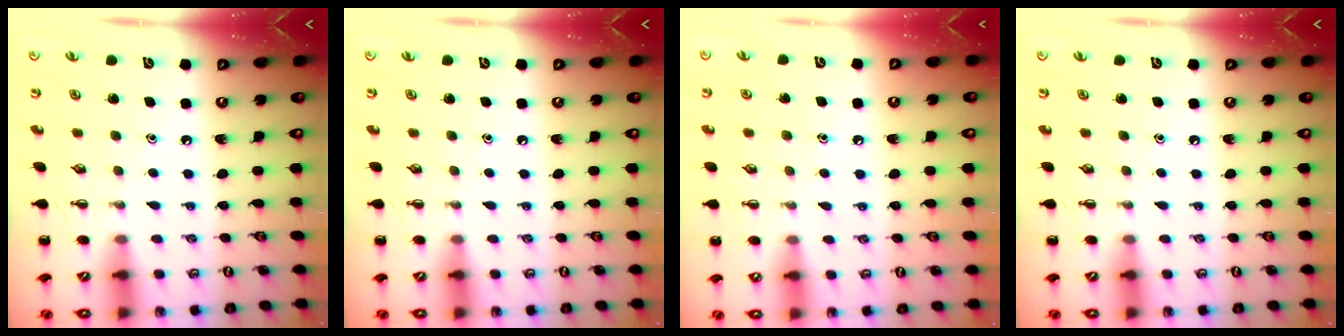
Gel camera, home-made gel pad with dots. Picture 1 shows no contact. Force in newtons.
{"total": 0.0}
{"total": 5.8, "press": 5.5, "slide": 1.7}
{"total": 0.0}